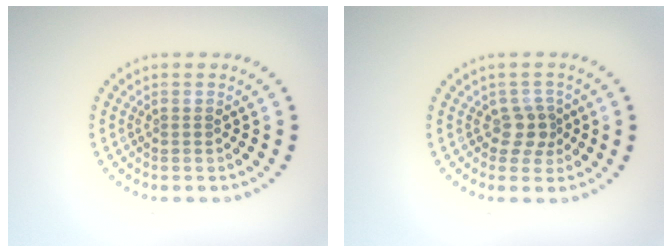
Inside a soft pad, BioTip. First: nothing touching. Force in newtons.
{"total": 2.0, "press": 1.6, "slide": 1.2}